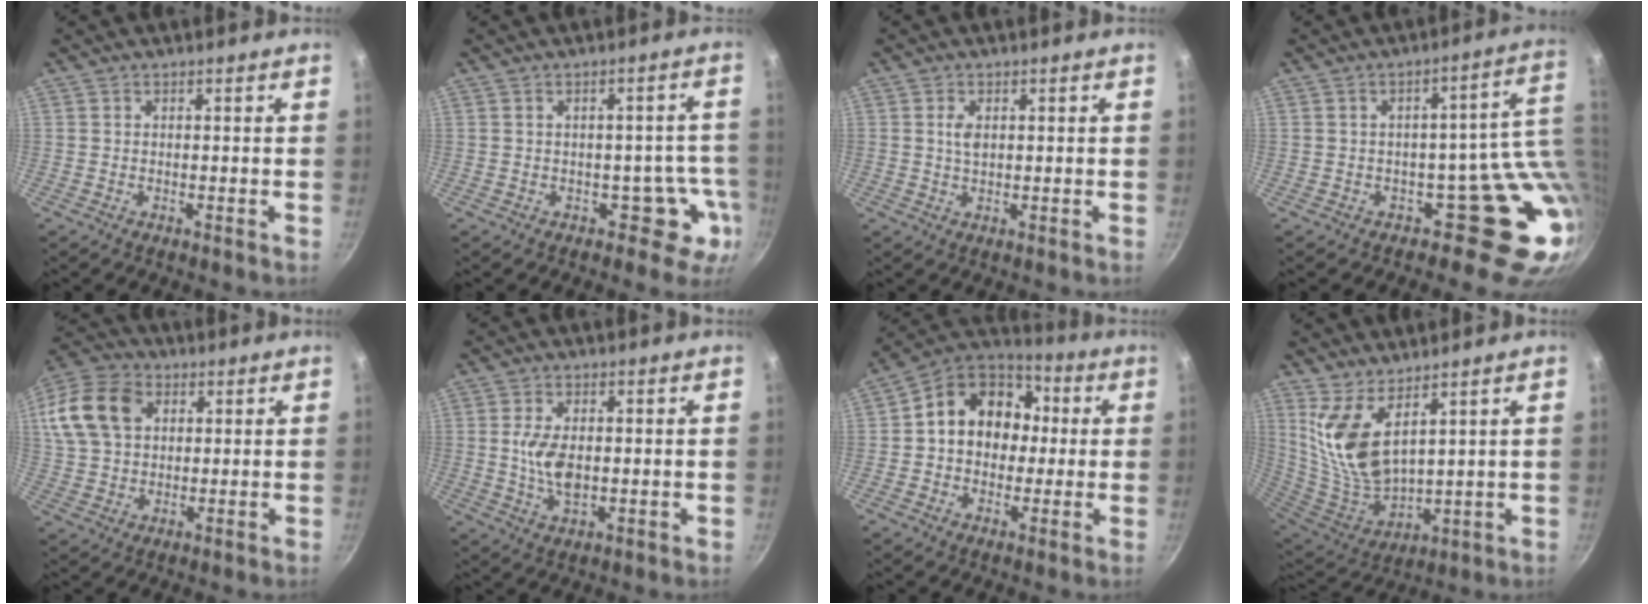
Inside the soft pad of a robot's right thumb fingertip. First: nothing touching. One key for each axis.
{"total": 6.0, "fx": -2.2, "fy": 4.5, "fz": 3.3, "tx": 0.023, "ty": 0.039, "tz": -0.016}
{"total": 3.8, "fx": 0.5, "fy": 2.4, "fz": 2.9, "tx": -0.045, "ty": 0.002, "tz": 0.007}
{"total": 9.8, "fx": 0.7, "fy": 7.5, "fz": 6.3, "tx": 0.002, "ty": 0.014, "tz": 0.014}
{"total": 18.4, "fx": 5.2, "fy": 13.7, "fz": 11.2, "tx": -0.234, "ty": 0.025, "tz": 0.088}
{"total": 7.1, "fx": 0.2, "fy": 3.9, "fz": 5.9, "tx": -0.114, "ty": -0.008, "tz": 0.005}
{"total": 15.7, "fx": 1.6, "fy": 12.7, "fz": 9.1, "tx": -0.105, "ty": 0.038, "tz": 0.009}
{"total": 11.9, "fx": 6.6, "fy": 5.0, "fz": 8.6, "tx": -0.158, "ty": -0.075, "tz": 0.149}